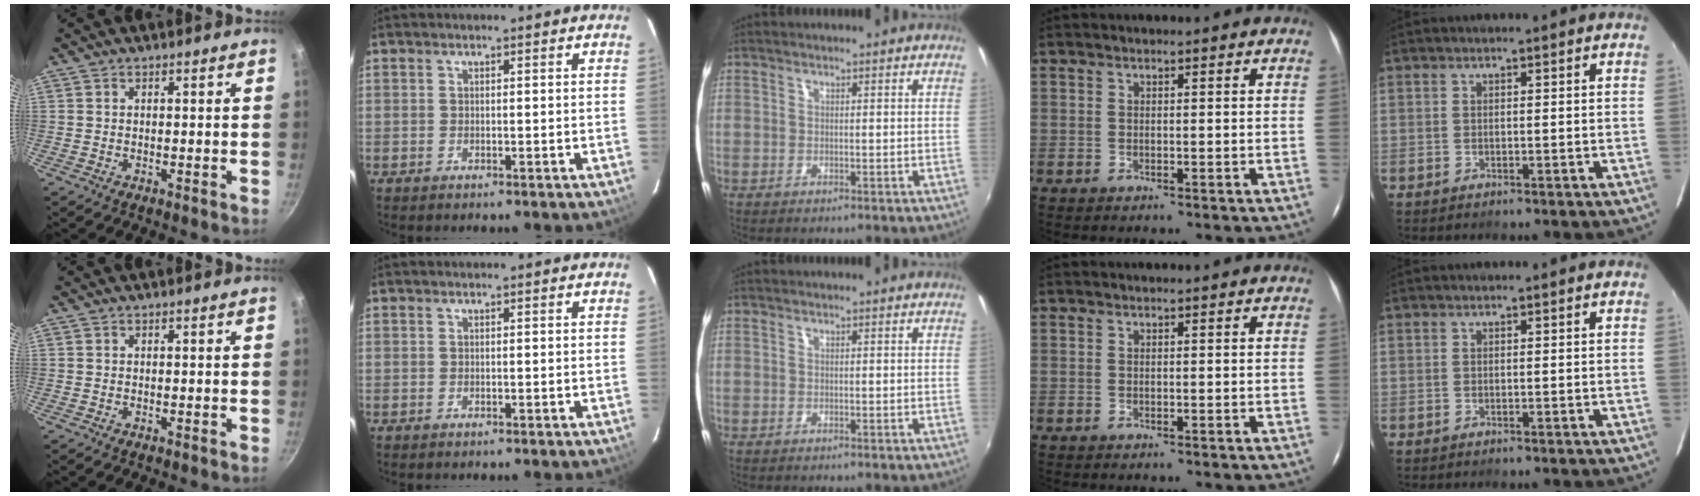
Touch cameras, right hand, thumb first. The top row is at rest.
{}